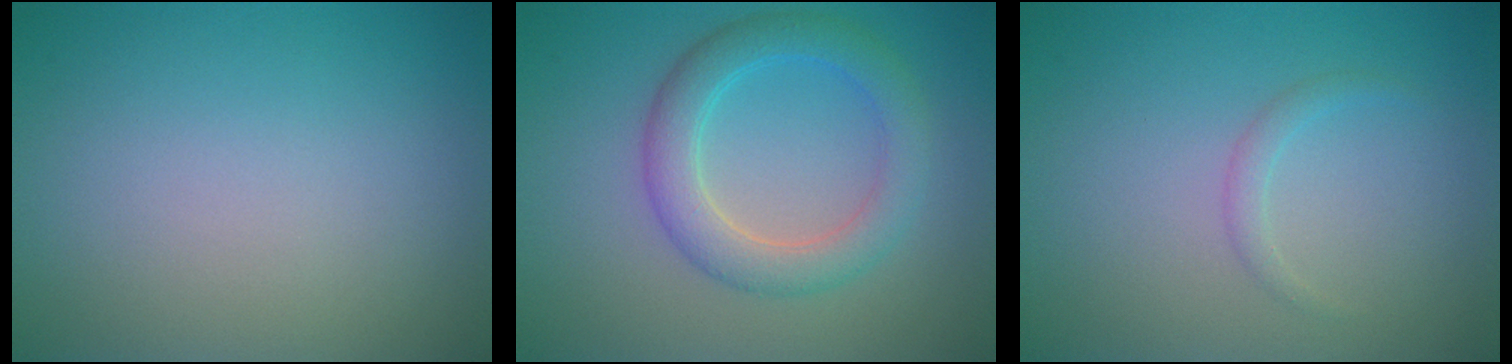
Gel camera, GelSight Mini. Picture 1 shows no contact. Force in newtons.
{"total": 4.2, "press": 4.2, "slide": 0.1}
{"total": 0.9, "press": 0.9, "slide": 0.1}